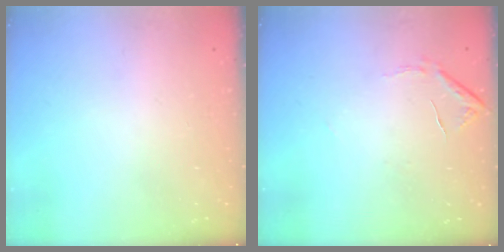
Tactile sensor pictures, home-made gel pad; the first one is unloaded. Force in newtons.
{"total": 7.6, "press": 7.5, "slide": 0.3}